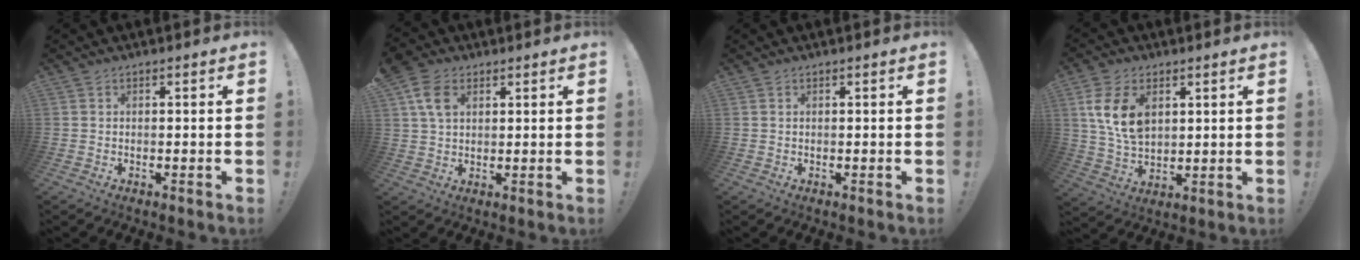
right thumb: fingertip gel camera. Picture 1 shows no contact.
{"total": 8.9, "force": [3.7, 5.9, 5.5], "torque": [-0.103, -0.006, 0.070]}
{"total": 0.0}
{"total": 12.5, "force": [4.4, 8.0, 8.5], "torque": [-0.163, -0.006, 0.084]}